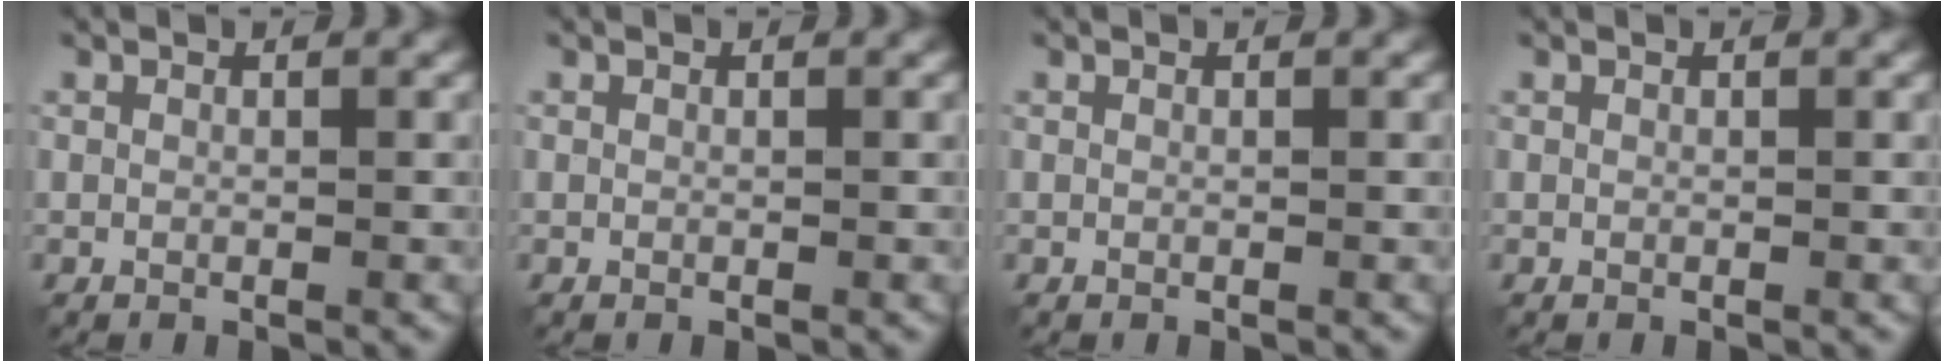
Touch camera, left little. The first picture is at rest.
{"total": 0.0}
{"total": 0.0}
{"total": 0.0}